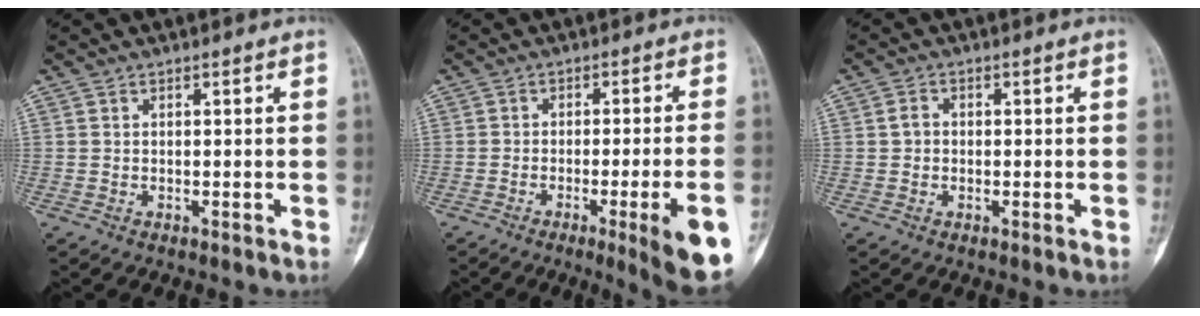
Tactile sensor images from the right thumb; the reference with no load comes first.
{"total": 12.1, "force": [-4.9, 1.2, 10.9], "torque": [-0.129, 0.005, -0.061]}
{"total": 1.9, "force": [-0.1, 1.7, 0.9], "torque": [-0.009, 0.010, -0.003]}